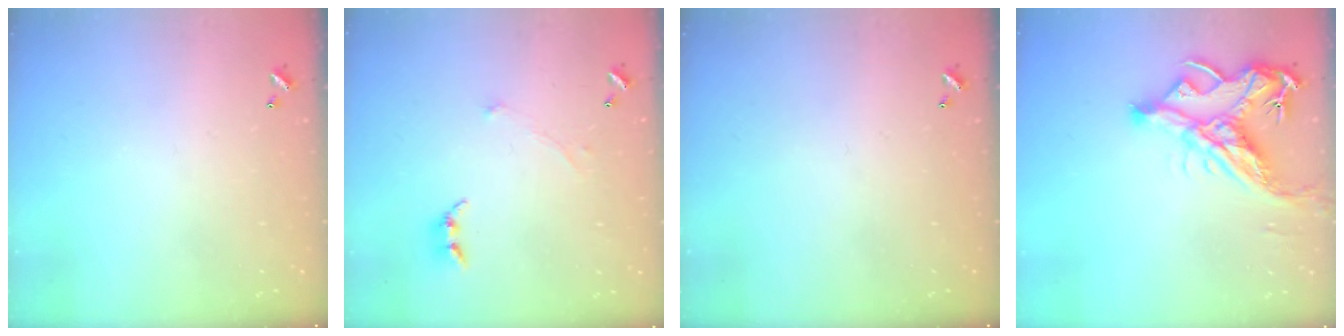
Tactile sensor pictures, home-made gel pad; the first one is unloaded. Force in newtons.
{"total": 0.7, "press": 0.3, "slide": 0.6}
{"total": 0.0}
{"total": 14.0, "press": 13.9, "slide": 1.8}